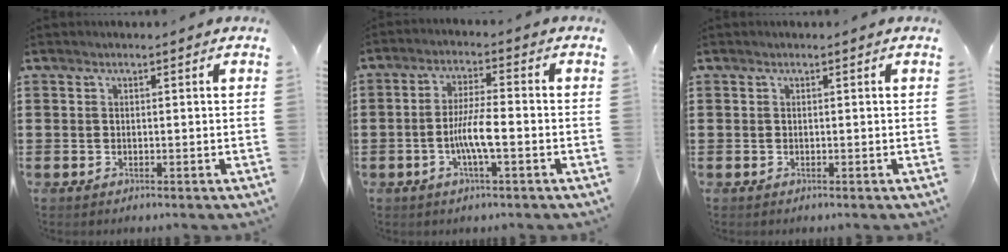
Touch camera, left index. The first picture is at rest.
{"total": 6.1, "force": [-1.8, 1.2, 5.7], "torque": [-0.119, 0.000, -0.039]}
{"total": 0.0}